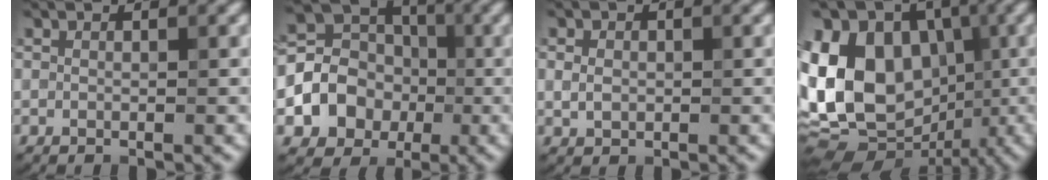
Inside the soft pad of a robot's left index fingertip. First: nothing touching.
{"total": 6.9, "force": [-1.5, 5.8, 3.4], "torque": [-0.063, 0.004, -0.045]}
{"total": 1.7, "force": [0.1, 1.3, 1.1], "torque": [-0.024, 0.005, 0.001]}
{"total": 15.6, "force": [-0.5, 11.9, 10.1], "torque": [-0.213, 0.032, -0.024]}